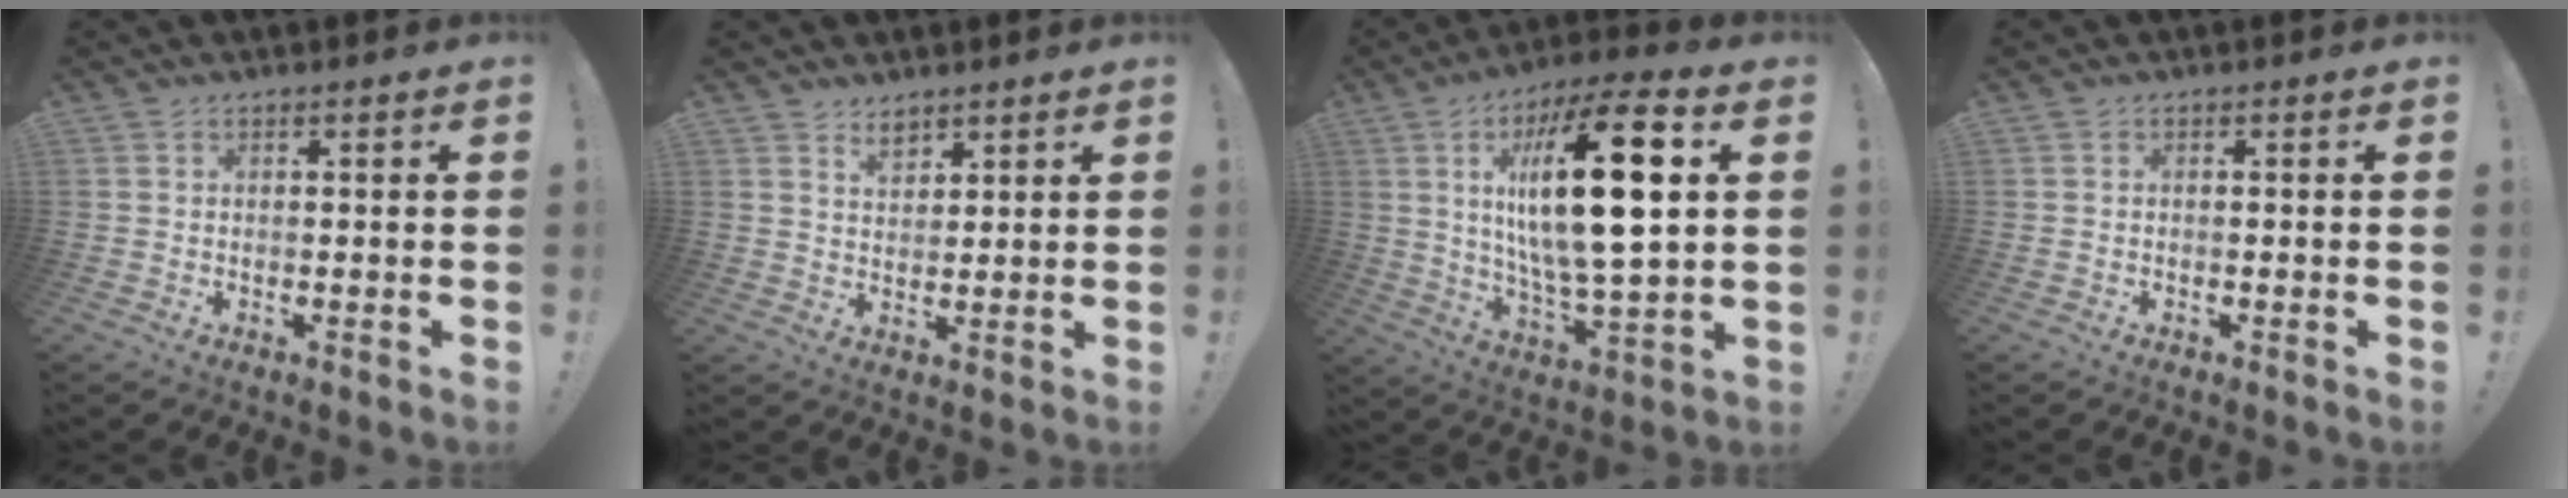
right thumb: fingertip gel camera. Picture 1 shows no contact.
{"total": 5.0, "force": [3.9, 3.0, 1.1], "torque": [-0.007, -0.025, 0.069]}
{"total": 24.1, "force": [5.8, 6.8, 22.4], "torque": [-0.385, -0.021, 0.074]}
{"total": 0.0}